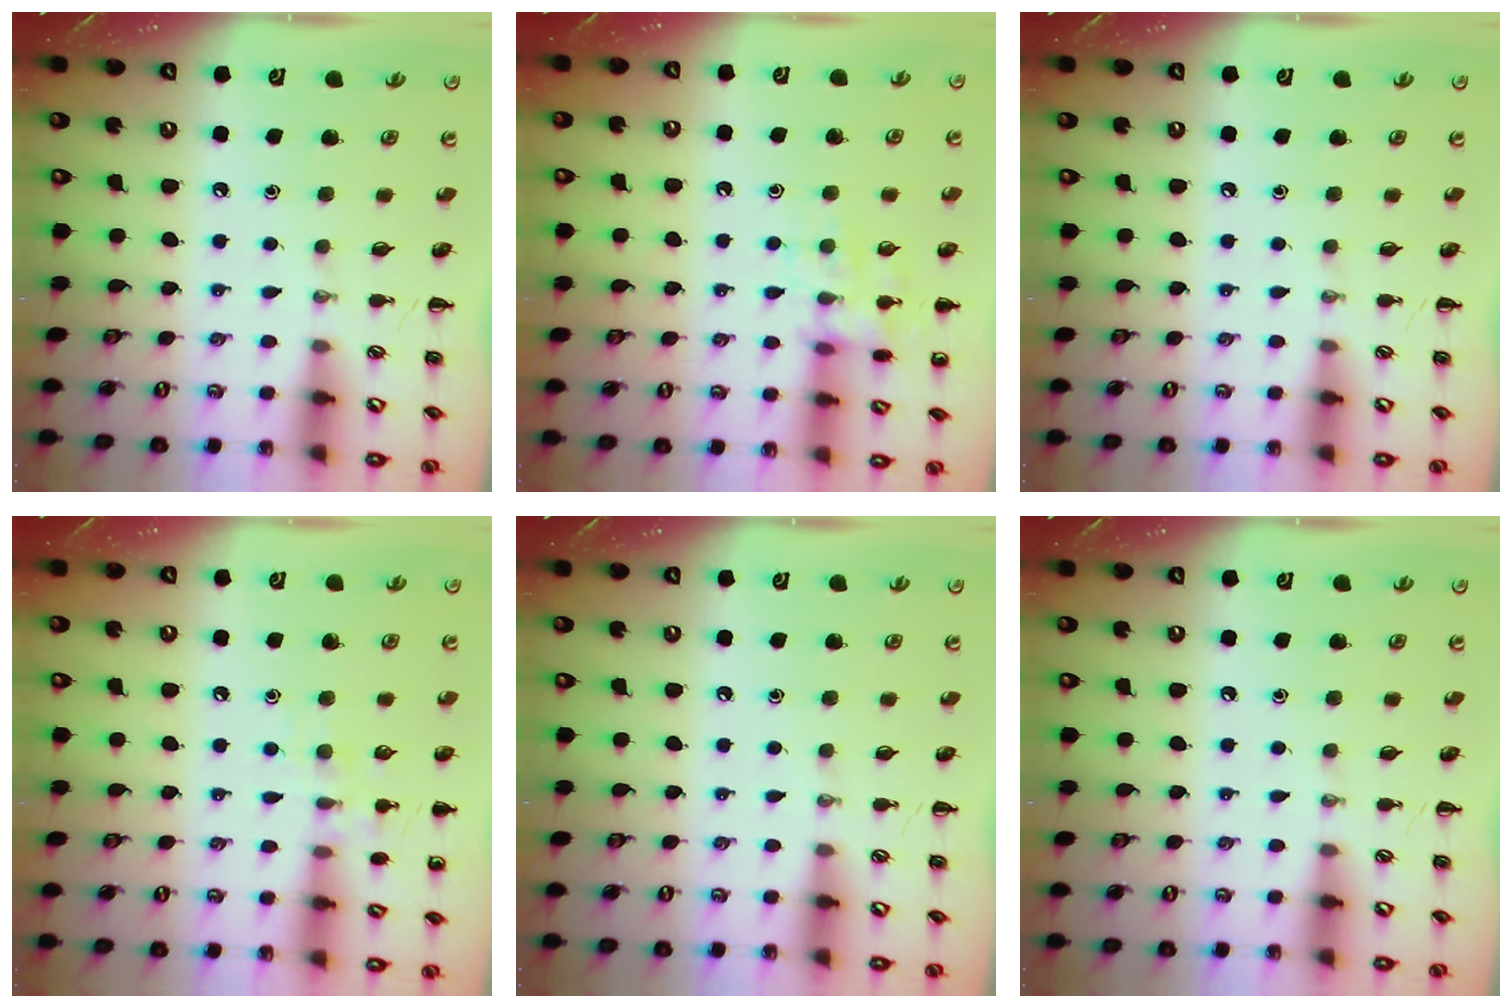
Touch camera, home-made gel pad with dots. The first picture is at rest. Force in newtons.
{"total": 11.5, "press": 11.5, "slide": 0.8}
{"total": 0.0}
{"total": 8.4, "press": 8.2, "slide": 1.9}
{"total": 0.0}
{"total": 0.0}